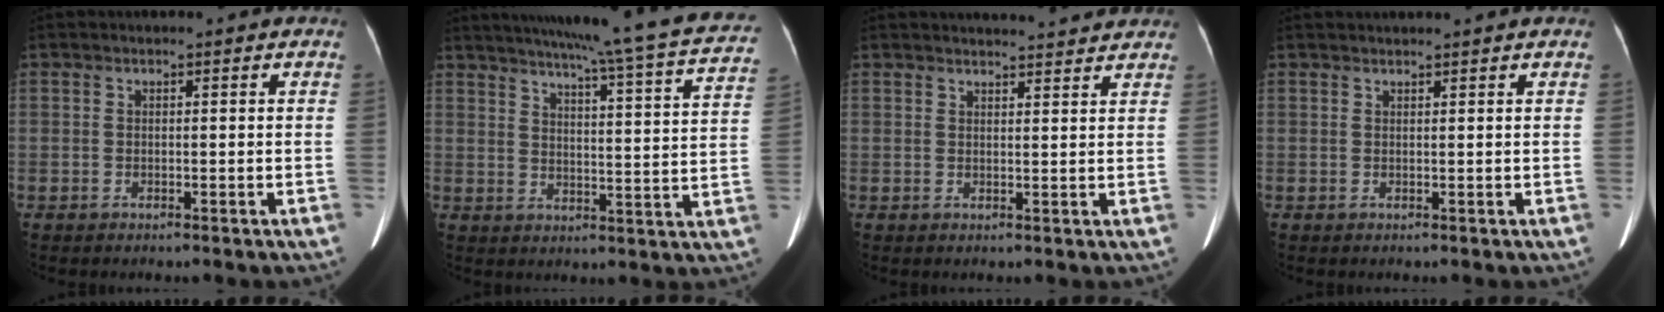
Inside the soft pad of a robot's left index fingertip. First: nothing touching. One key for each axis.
{"total": 26.3, "fx": 22.9, "fy": 0.8, "fz": 13.0, "tx": -0.193, "ty": -0.045, "tz": 0.275}
{"total": 7.6, "fx": 7.4, "fy": 0.6, "fz": 1.7, "tx": -0.021, "ty": 0.014, "tz": 0.080}
{"total": 3.2, "fx": 3.0, "fy": -0.3, "fz": 1.0, "tx": -0.011, "ty": 0.027, "tz": 0.042}